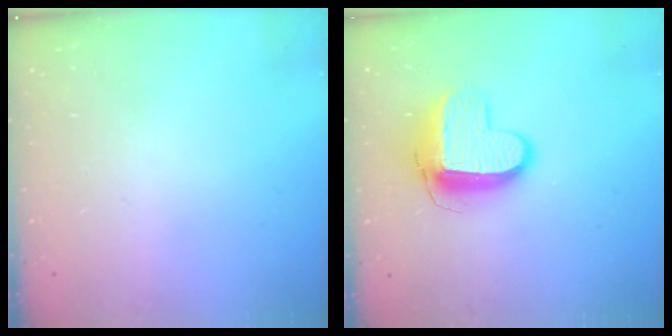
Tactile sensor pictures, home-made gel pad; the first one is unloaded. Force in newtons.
{"total": 11.1, "press": 11.1, "slide": 1.0}